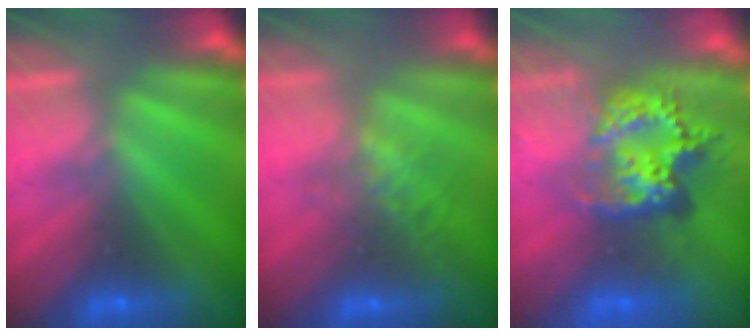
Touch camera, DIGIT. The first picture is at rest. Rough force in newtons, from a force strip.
{"total": 4.2}
{"total": 6.8}